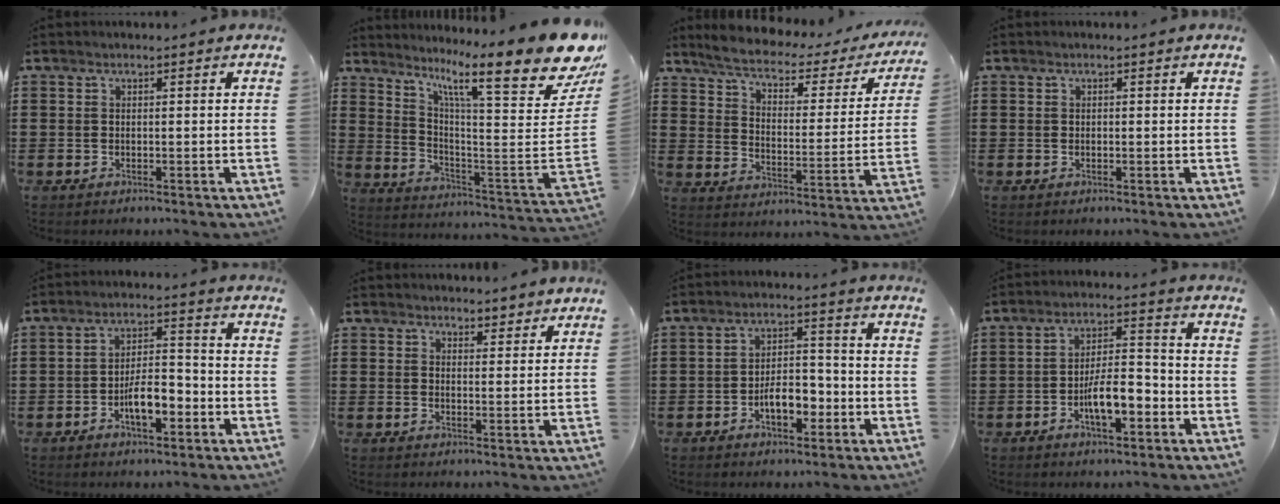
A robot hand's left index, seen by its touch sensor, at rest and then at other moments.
{"total": 15.9, "force": [11.0, 2.2, 11.2], "torque": [-0.193, -0.089, 0.169]}
{"total": 4.2, "force": [3.5, 1.3, 1.9], "torque": [-0.059, -0.026, 0.051]}
{"total": 0.0}
{"total": 6.2, "force": [-2.9, 2.5, 4.9], "torque": [-0.095, 0.008, -0.057]}
{"total": 2.5, "force": [2.4, 0.9, 0.1], "torque": [-0.001, -0.005, 0.043]}
{"total": 6.1, "force": [-2.7, 3.1, 4.6], "torque": [-0.077, 0.008, -0.053]}
{"total": 7.2, "force": [-3.1, 2.7, 5.9], "torque": [-0.117, 0.006, -0.062]}